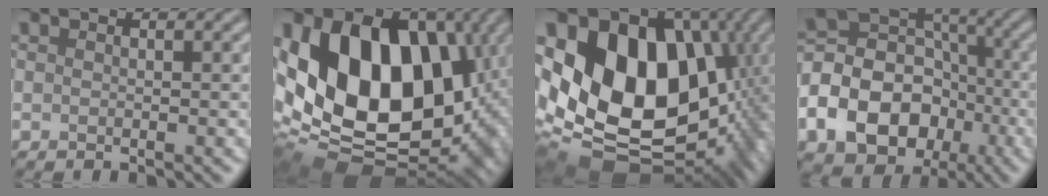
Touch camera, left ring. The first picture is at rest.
{"total": 18.2, "force": [2.0, 12.8, 12.8], "torque": [-0.233, -0.015, 0.037]}
{"total": 19.3, "force": [0.9, 14.5, 12.8], "torque": [-0.239, -0.003, 0.032]}
{"total": 13.0, "force": [-4.6, 10.3, 6.4], "torque": [-0.123, -0.014, -0.102]}